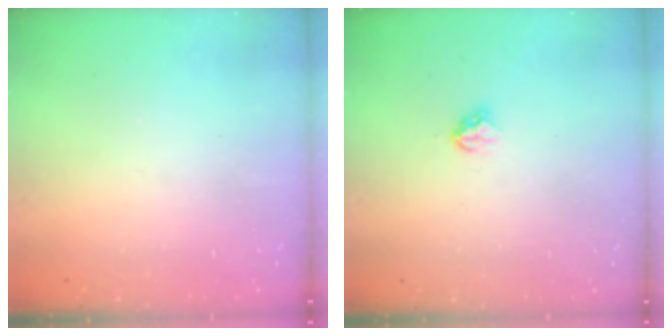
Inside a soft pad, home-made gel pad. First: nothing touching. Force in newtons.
{"total": 3.7, "press": 3.6, "slide": 0.5}